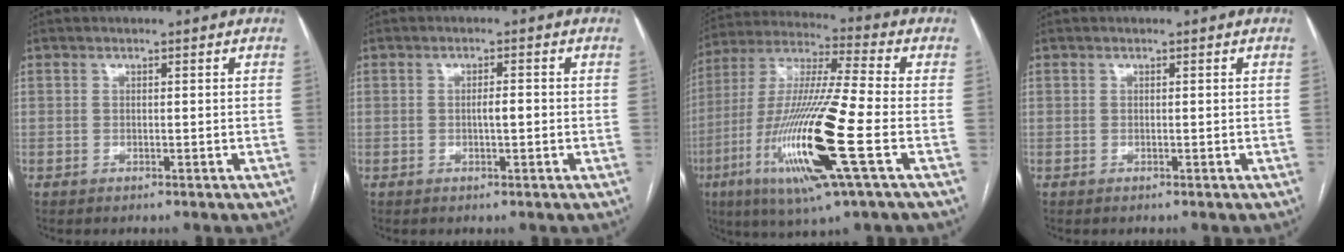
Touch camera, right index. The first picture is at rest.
{"total": 1.8, "force": [-0.3, 0.3, 1.7], "torque": [-0.030, 0.002, -0.005]}
{"total": 20.1, "force": [-6.5, 0.8, 19.0], "torque": [-0.403, -0.029, -0.124]}
{"total": 0.0}